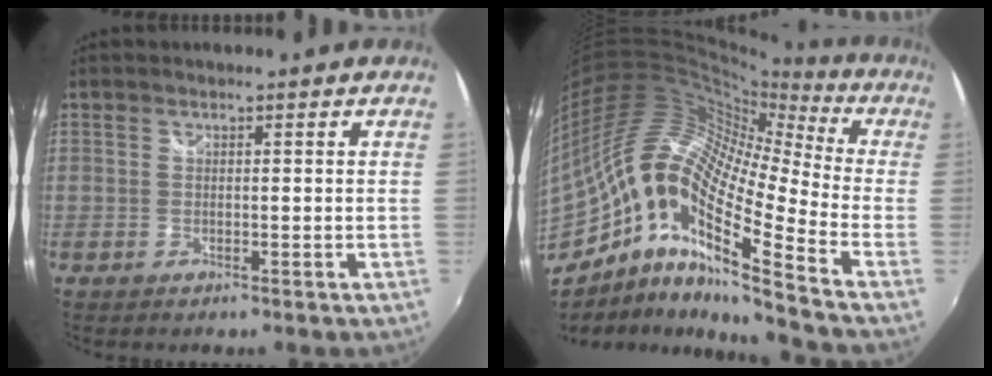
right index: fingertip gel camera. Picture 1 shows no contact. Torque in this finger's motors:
{"motor_torque": [1.11, -1.02, 0.48, 0.10]}